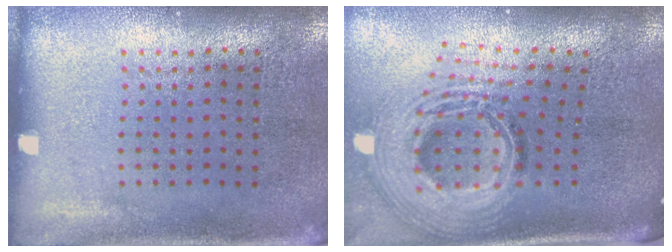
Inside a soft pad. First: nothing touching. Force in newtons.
{"total": 2.6, "press": 1.9, "slide": 1.8}